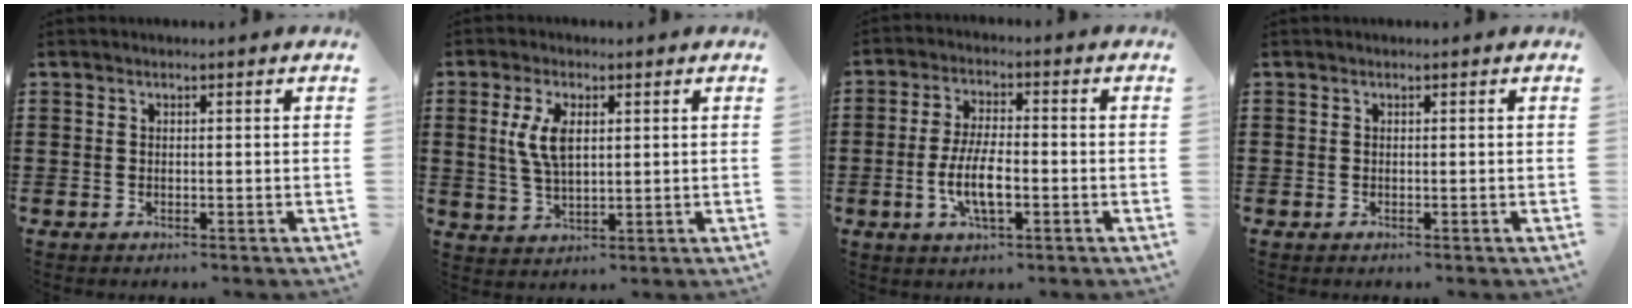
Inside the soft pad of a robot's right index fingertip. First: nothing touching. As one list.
[{"total": 6.2, "force": [1.5, 2.9, 5.3], "torque": [-0.118, 0.006, 0.022]}, {"total": 7.0, "force": [-1.9, 2.4, 6.2], "torque": [-0.139, -0.007, -0.042]}, {"total": 0.0}]